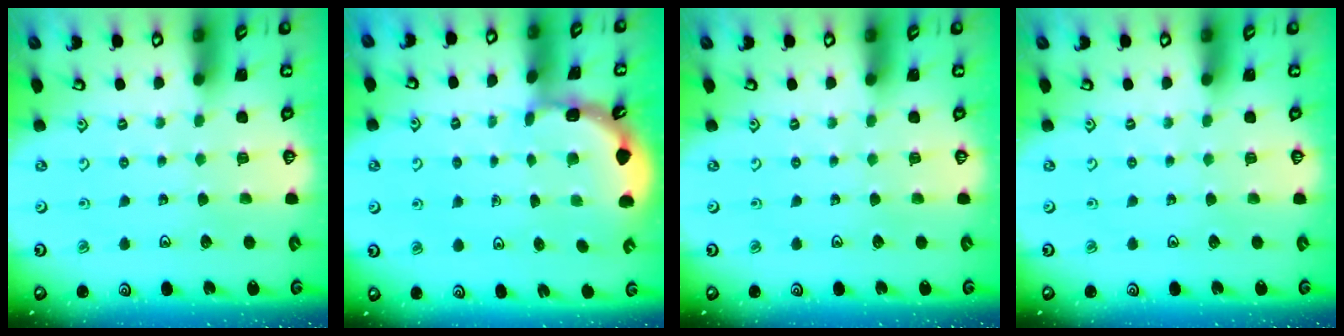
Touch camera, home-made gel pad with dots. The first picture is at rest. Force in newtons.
{"total": 2.3, "press": 2.3, "slide": 0.1}
{"total": 0.0}
{"total": 0.0}